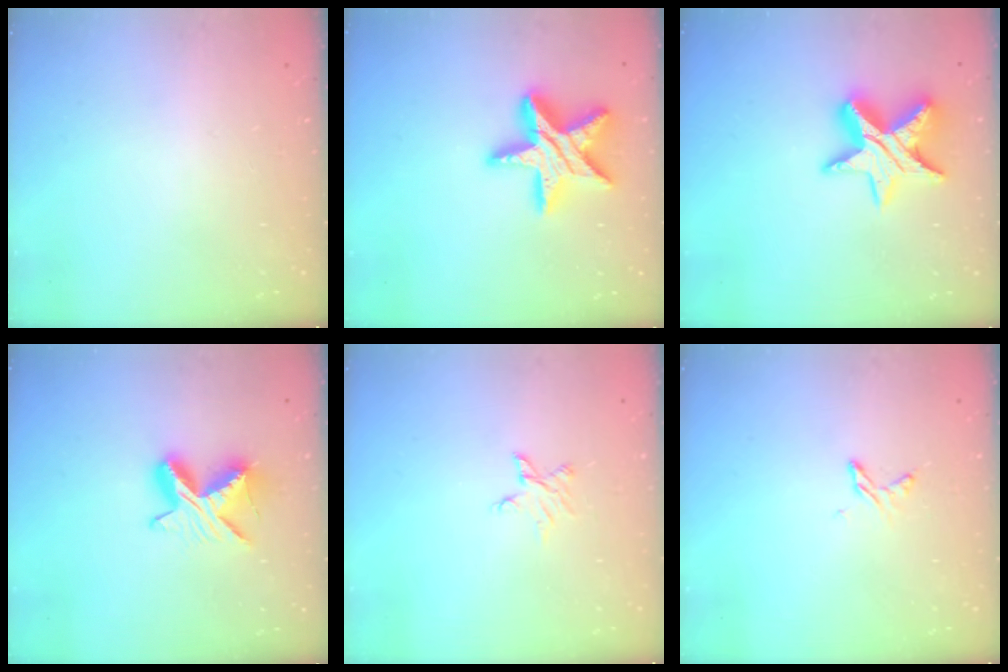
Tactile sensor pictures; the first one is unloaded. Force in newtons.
{"total": 17.1, "press": 17.0, "slide": 1.5}
{"total": 12.0, "press": 11.9, "slide": 1.1}
{"total": 9.6, "press": 9.6, "slide": 0.5}
{"total": 2.9, "press": 2.9, "slide": 0.2}
{"total": 4.2, "press": 4.1, "slide": 0.4}